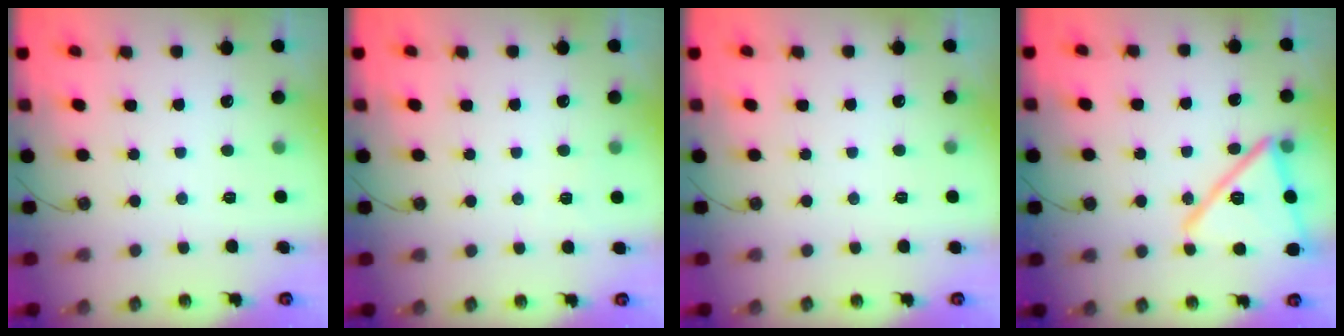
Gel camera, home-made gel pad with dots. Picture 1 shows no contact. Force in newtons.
{"total": 2.4, "press": 2.4, "slide": 0.4}
{"total": 1.7, "press": 0.9, "slide": 1.5}
{"total": 19.0, "press": 18.9, "slide": 1.2}